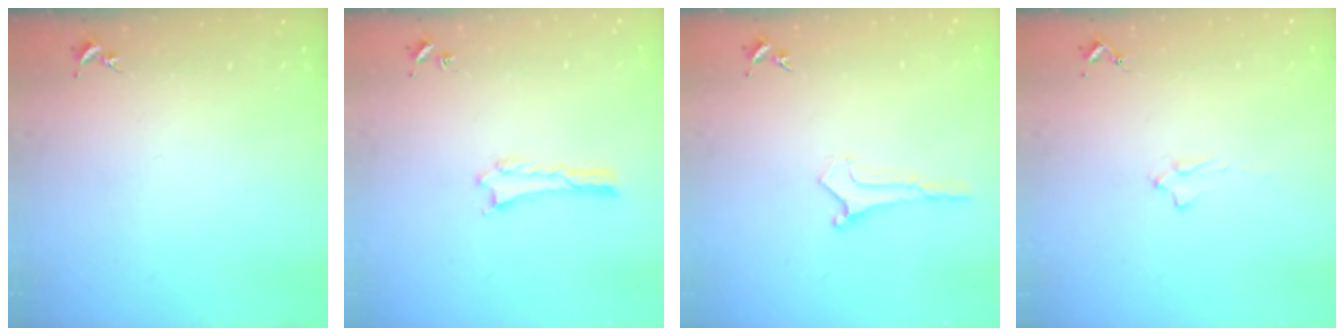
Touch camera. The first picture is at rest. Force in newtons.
{"total": 0.0}
{"total": 0.0}
{"total": 2.0, "press": 2.0, "slide": 0.4}